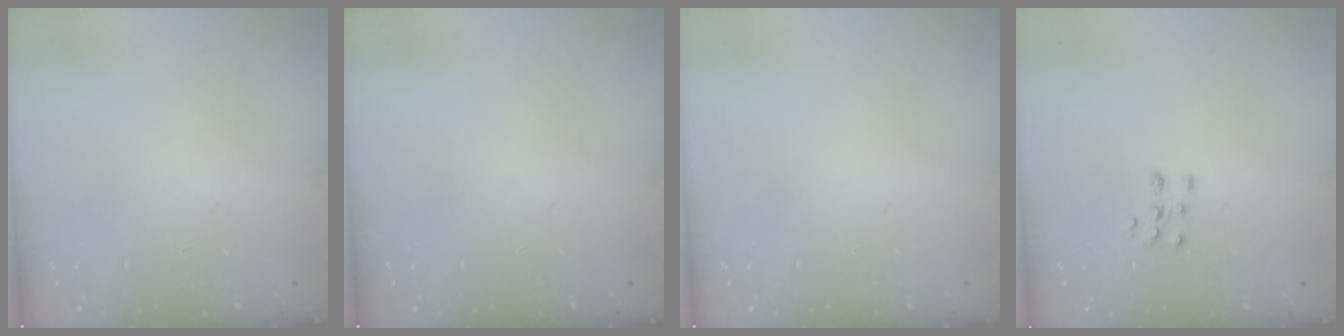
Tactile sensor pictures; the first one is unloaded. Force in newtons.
{"total": 0.0}
{"total": 0.0}
{"total": 7.6, "press": 7.6, "slide": 0.5}